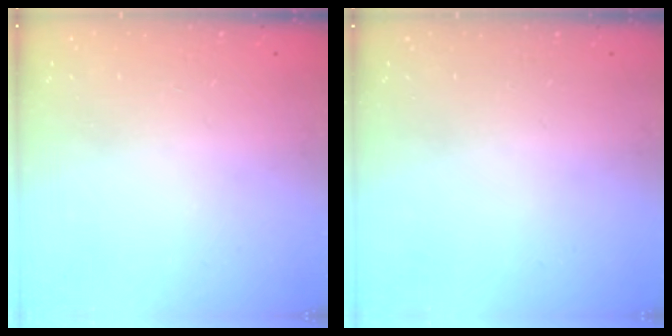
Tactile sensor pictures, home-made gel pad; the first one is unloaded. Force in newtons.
{"total": 0.0}